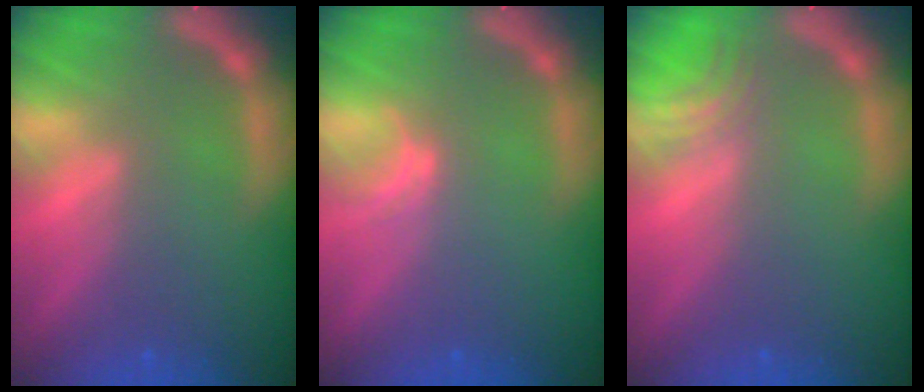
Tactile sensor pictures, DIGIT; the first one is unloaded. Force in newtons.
{"total": 1.0}
{"total": 2.5}